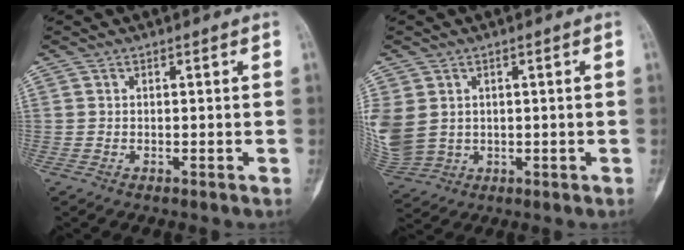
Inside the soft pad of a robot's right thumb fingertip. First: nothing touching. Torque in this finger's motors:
{"motor_torque": [-0.65, 1.55, 1.19, 1.02, 0.82]}